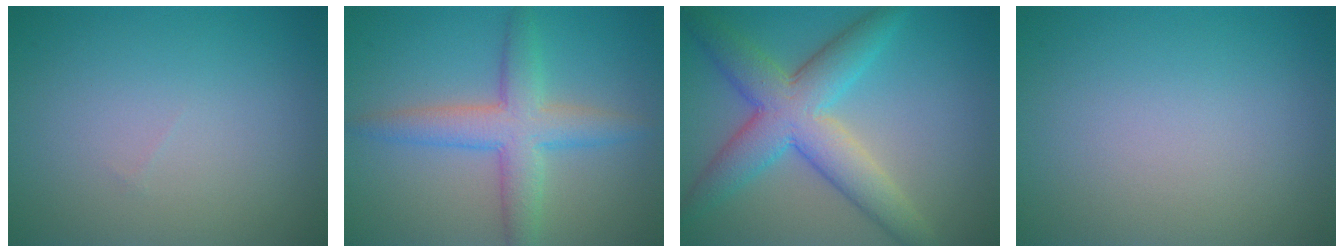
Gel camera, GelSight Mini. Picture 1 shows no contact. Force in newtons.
{"total": 5.0, "press": 5.0, "slide": 0.1}
{"total": 7.3, "press": 7.3, "slide": 0.3}
{"total": 0.0}